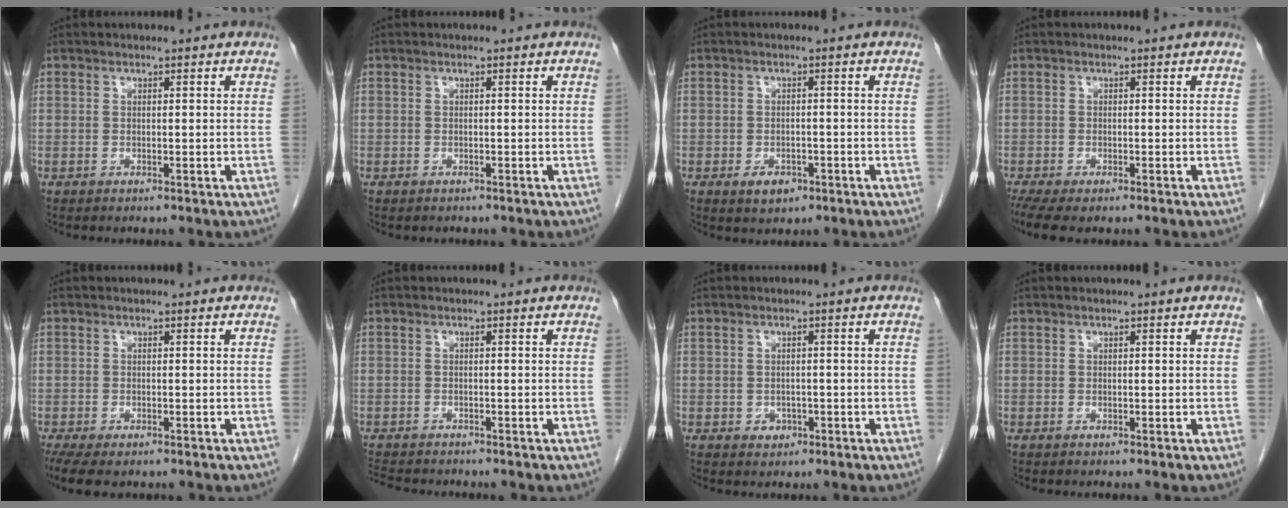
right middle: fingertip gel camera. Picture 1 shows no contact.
{"total": 0.6, "force": [-0.5, 0.2, 0.0], "torque": [-0.013, -0.001, -0.010]}
{"total": 3.0, "force": [-1.6, 1.8, 1.8], "torque": [-0.028, 0.000, -0.013]}
{"total": 5.5, "force": [-3.9, 1.8, 3.4], "torque": [-0.065, -0.017, -0.067]}
{"total": 6.4, "force": [-4.5, 2.6, 3.8], "torque": [-0.074, -0.018, -0.072]}
{"total": 4.8, "force": [-4.4, 1.1, 1.5], "torque": [-0.027, -0.012, -0.071]}
{"total": 1.7, "force": [-0.7, 1.4, 0.7], "torque": [-0.010, 0.004, -0.003]}
{"total": 0.0}